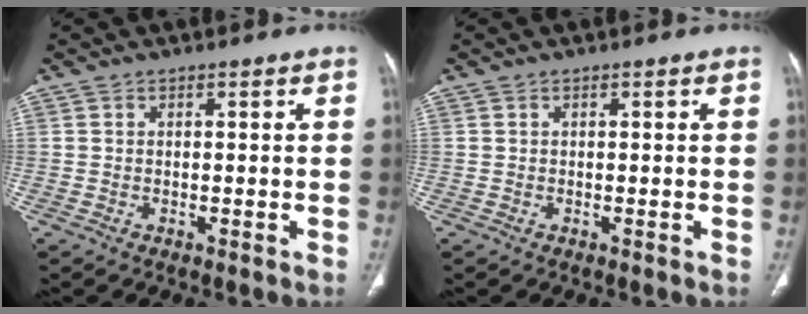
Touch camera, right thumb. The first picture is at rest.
{"total": 0.0}